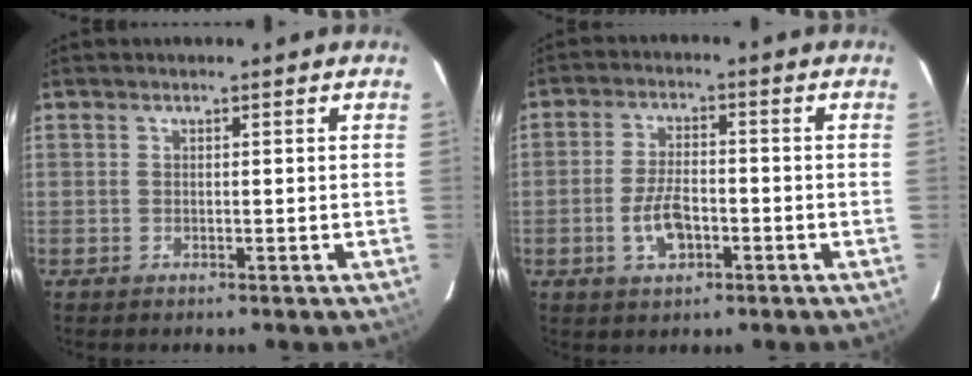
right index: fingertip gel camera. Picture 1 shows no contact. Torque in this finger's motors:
{"motor_torque": [-0.27, -0.07, -0.04, 0.01]}